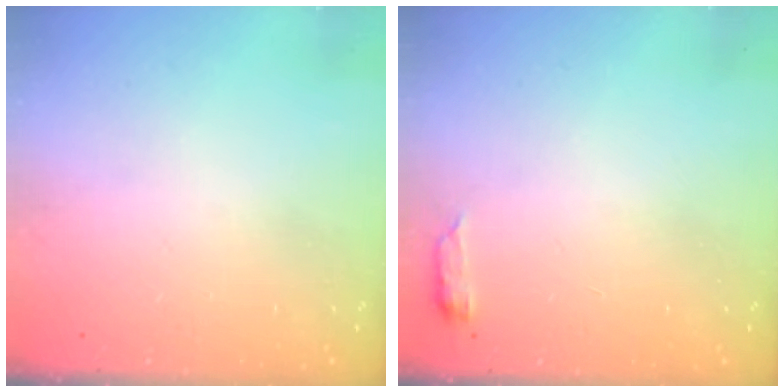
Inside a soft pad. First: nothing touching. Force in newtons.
{"total": 2.9, "press": 2.9, "slide": 0.5}